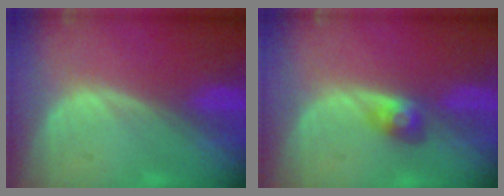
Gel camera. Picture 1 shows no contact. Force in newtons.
{"total": 2.9, "press": 2.7, "slide": 1.2}